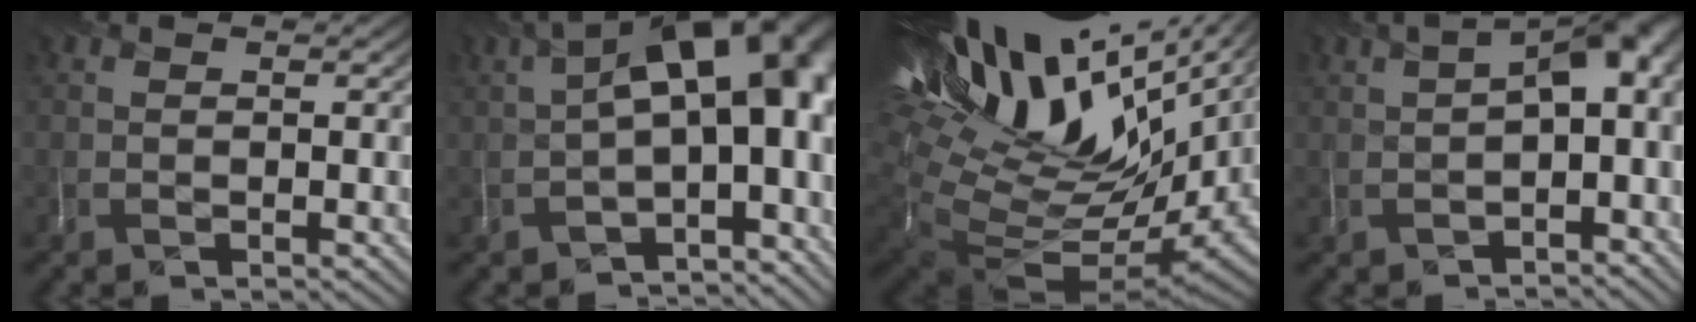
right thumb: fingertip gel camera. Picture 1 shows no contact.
{"total": 16.4, "force": [-1.0, 7.9, 14.3], "torque": [-0.181, 0.007, 0.008]}
{"total": 20.6, "force": [10.0, 8.9, 15.6], "torque": [-0.266, 0.030, 0.207]}
{"total": 6.5, "force": [-0.9, 3.5, 5.5], "torque": [-0.074, 0.010, -0.012]}